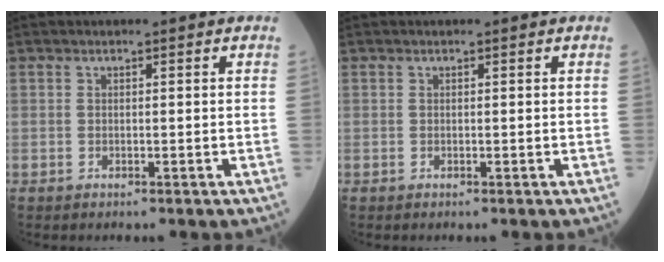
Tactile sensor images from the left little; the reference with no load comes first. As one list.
[{"total": 0.0}]